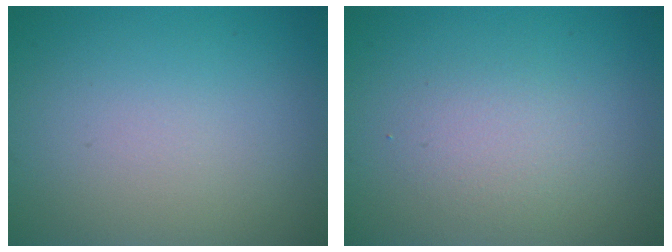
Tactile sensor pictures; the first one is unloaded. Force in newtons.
{"total": 1.9, "press": 1.8, "slide": 0.2}